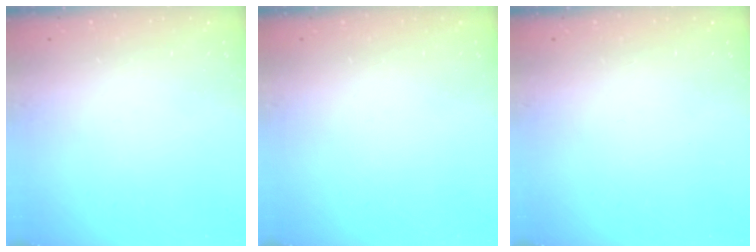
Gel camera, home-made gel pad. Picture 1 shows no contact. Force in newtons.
{"total": 0.0}
{"total": 0.0}